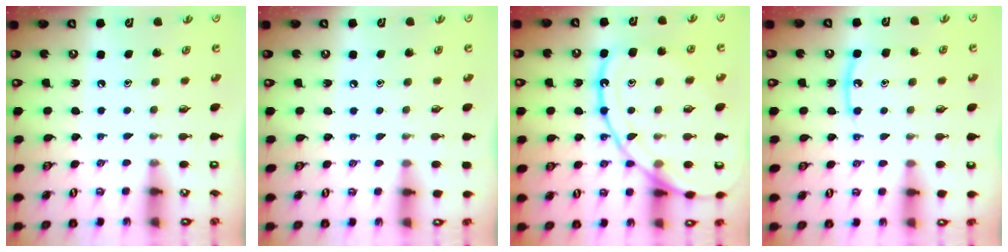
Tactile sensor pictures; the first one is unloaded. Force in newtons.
{"total": 2.6, "press": 2.6, "slide": 0.3}
{"total": 17.8, "press": 17.8, "slide": 1.5}
{"total": 9.1, "press": 9.1, "slide": 0.8}